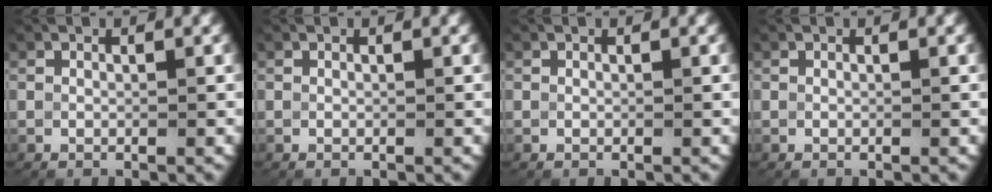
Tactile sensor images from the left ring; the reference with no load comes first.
{"total": 0.0}
{"total": 0.0}
{"total": 0.0}